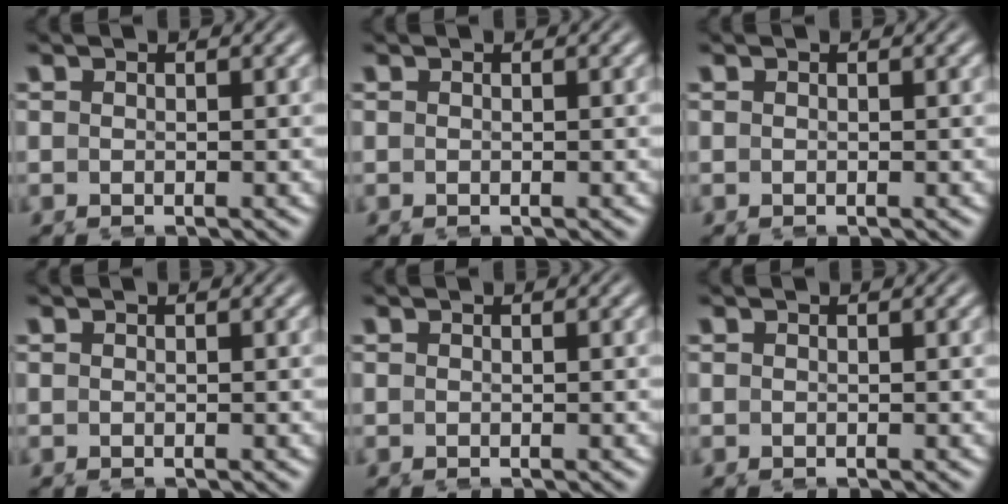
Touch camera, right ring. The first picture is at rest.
{"total": 0.0}
{"total": 0.0}
{"total": 0.0}
{"total": 0.0}
{"total": 0.0}